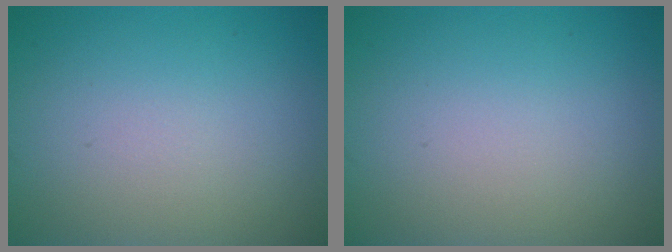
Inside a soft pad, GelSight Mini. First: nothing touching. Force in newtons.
{"total": 0.0}